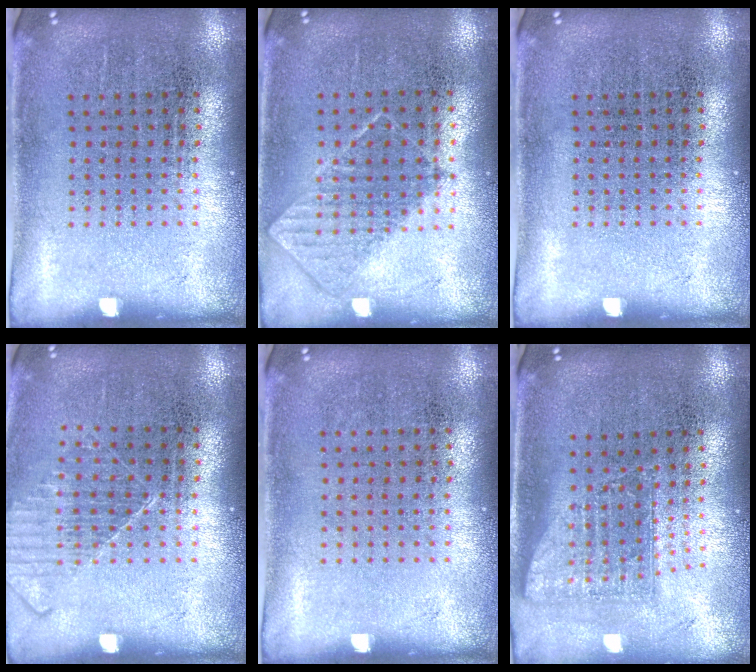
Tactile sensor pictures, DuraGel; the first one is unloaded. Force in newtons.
{"total": 0.7, "press": 0.7, "slide": 0.2}
{"total": 0.0}
{"total": 1.1, "press": 1.1, "slide": 0.1}
{"total": 0.0}
{"total": 1.6, "press": 1.3, "slide": 1.0}